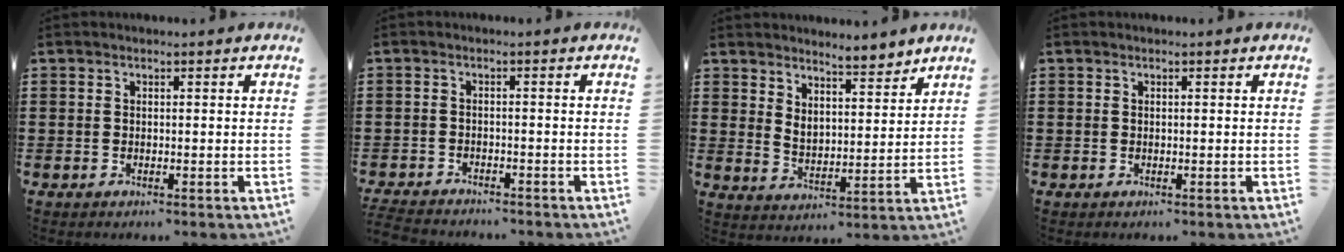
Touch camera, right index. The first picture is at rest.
{"total": 2.6, "force": [-2.6, 0.2, 0.1], "torque": [-0.014, -0.005, -0.058]}
{"total": 4.8, "force": [4.5, 1.5, 0.7], "torque": [-0.025, -0.023, 0.081]}
{"total": 0.0}